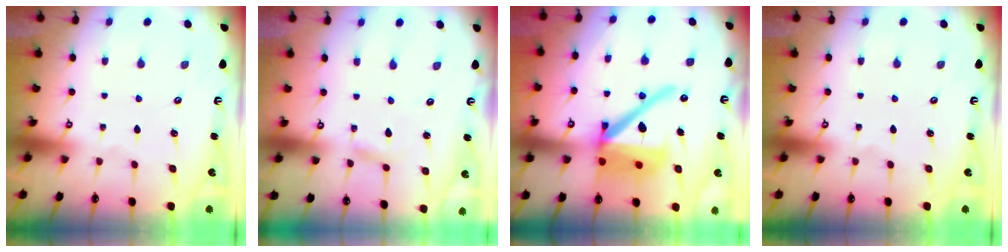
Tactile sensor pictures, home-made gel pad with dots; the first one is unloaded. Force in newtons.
{"total": 3.0, "press": 3.0, "slide": 0.3}
{"total": 19.5, "press": 19.3, "slide": 2.5}
{"total": 0.0}